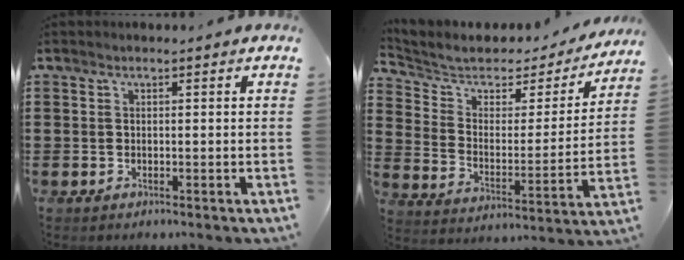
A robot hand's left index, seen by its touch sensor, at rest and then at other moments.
{"total": 4.9, "force": [4.0, 2.3, 1.6], "torque": [-0.061, -0.027, 0.062]}